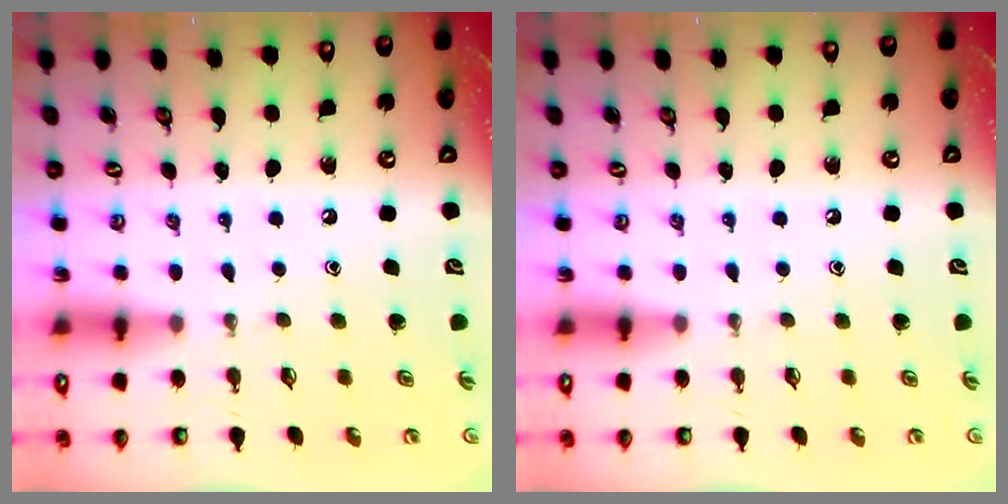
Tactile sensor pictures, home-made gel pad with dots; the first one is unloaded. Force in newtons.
{"total": 0.0}